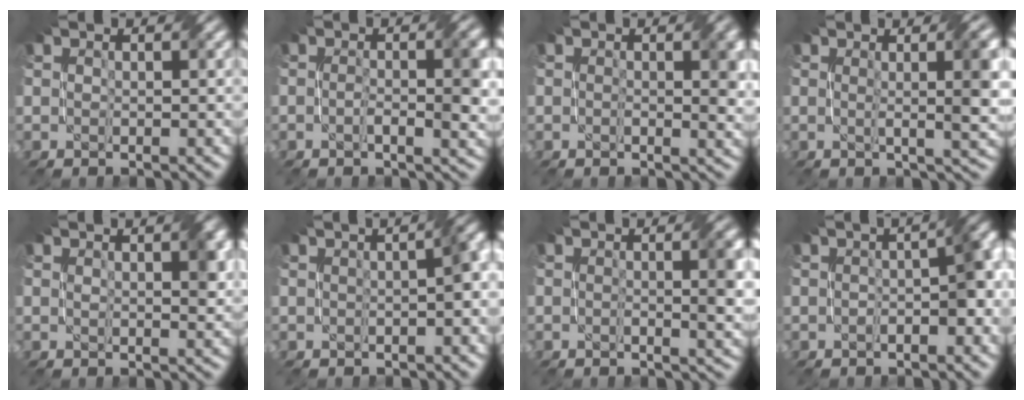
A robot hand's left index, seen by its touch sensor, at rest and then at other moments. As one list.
[{"total": 4.2, "force": [-0.4, 1.1, 4.0], "torque": [-0.066, -0.001, -0.008]}, {"total": 3.1, "force": [0.3, 1.2, 2.8], "torque": [-0.036, 0.000, 0.003]}, {"total": 6.3, "force": [0.9, 1.8, 6.0], "torque": [-0.055, 0.006, 0.013]}, {"total": 2.3, "force": [1.0, 0.6, 1.9], "torque": [-0.024, 0.002, 0.019]}, {"total": 3.8, "force": [0.1, 1.0, 3.7], "torque": [-0.035, 0.015, 0.009]}, {"total": 3.5, "force": [0.3, 0.8, 3.4], "torque": [-0.045, 0.002, 0.002]}, {"total": 4.2, "force": [-0.5, 1.2, 4.0], "torque": [-0.057, 0.012, -0.012]}]